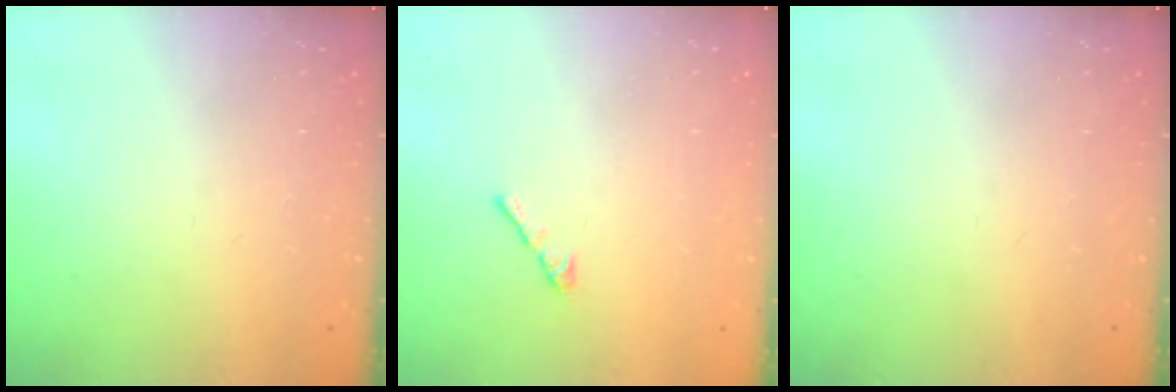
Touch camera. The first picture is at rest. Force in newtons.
{"total": 0.6, "press": 0.4, "slide": 0.4}
{"total": 0.0}